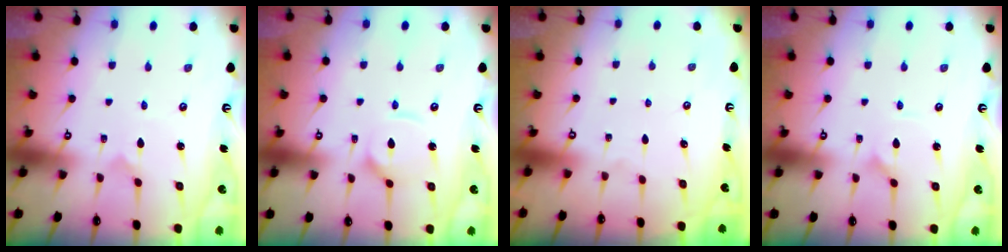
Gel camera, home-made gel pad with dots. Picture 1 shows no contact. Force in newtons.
{"total": 8.0, "press": 8.0, "slide": 0.7}
{"total": 0.0}
{"total": 1.0, "press": 1.0, "slide": 0.0}